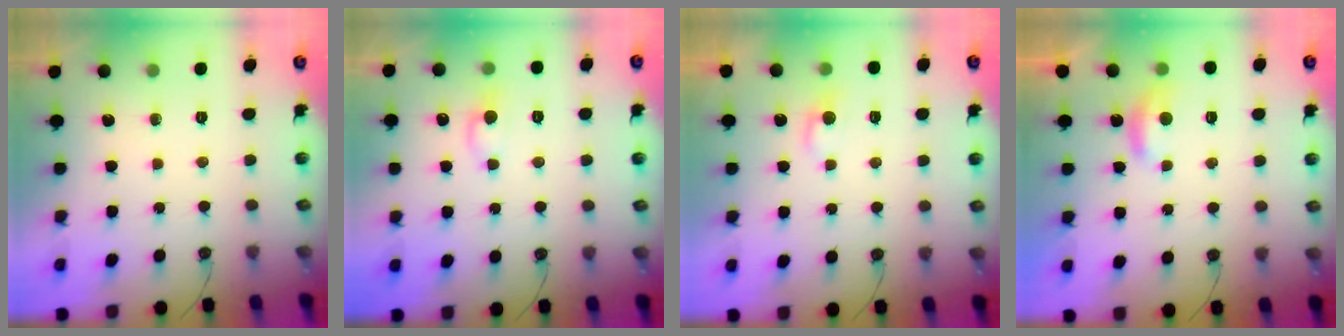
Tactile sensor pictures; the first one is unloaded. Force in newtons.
{"total": 1.0, "press": 0.9, "slide": 0.5}
{"total": 1.2, "press": 1.1, "slide": 0.6}
{"total": 1.1, "press": 0.8, "slide": 0.7}